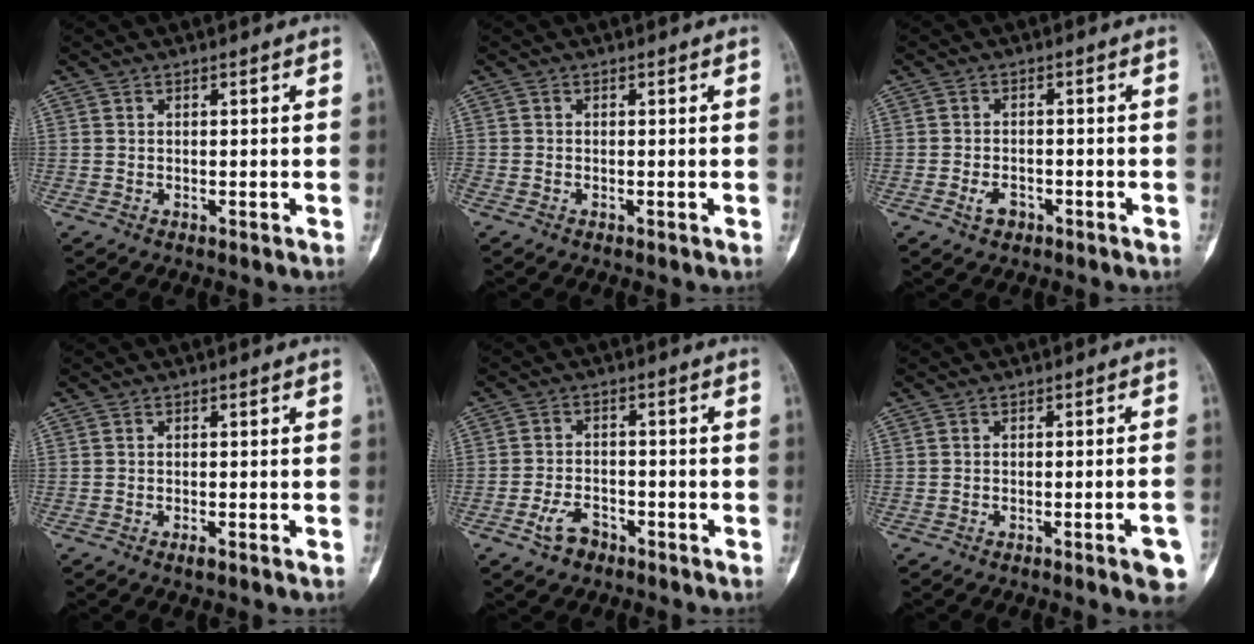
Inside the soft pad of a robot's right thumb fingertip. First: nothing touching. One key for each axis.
{"total": 0.0}
{"total": 2.6, "fx": -1.4, "fy": 1.6, "fz": 1.5, "tx": -0.027, "ty": 0.009, "tz": -0.021}
{"total": 1.1, "fx": -0.8, "fy": 0.1, "fz": 0.8, "tx": -0.020, "ty": 0.000, "tz": -0.014}
{"total": 3.9, "fx": -2.6, "fy": 2.0, "fz": 2.1, "tx": -0.044, "ty": 0.018, "tz": -0.047}
{"total": 5.3, "fx": -2.7, "fy": 0.6, "fz": 4.5, "tx": -0.054, "ty": 0.014, "tz": -0.031}